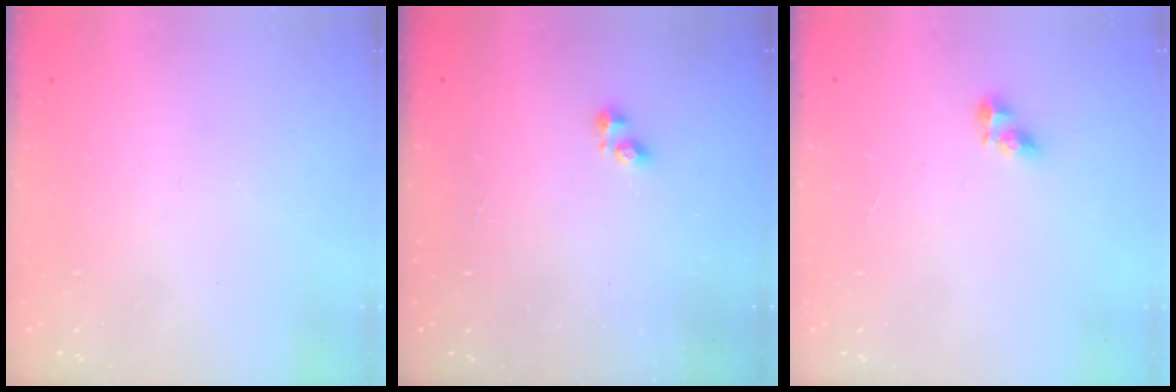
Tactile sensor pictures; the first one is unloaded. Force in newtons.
{"total": 3.3, "press": 3.2, "slide": 0.5}
{"total": 5.0, "press": 5.0, "slide": 0.5}